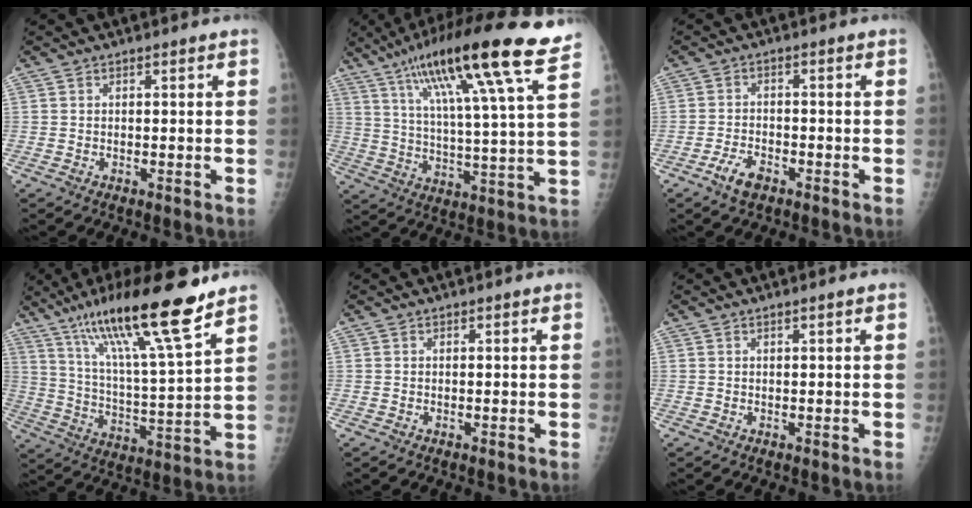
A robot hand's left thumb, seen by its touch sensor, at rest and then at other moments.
{"total": 21.3, "force": [13.4, 1.2, 16.5], "torque": [-0.257, -0.031, 0.207]}
{"total": 4.2, "force": [-2.7, 2.0, 2.5], "torque": [-0.051, 0.015, -0.048]}
{"total": 19.7, "force": [13.6, 1.9, 14.1], "torque": [-0.233, -0.058, 0.236]}
{"total": 0.0}
{"total": 0.6, "force": [0.3, 0.0, 0.5], "torque": [-0.010, 0.001, 0.005]}